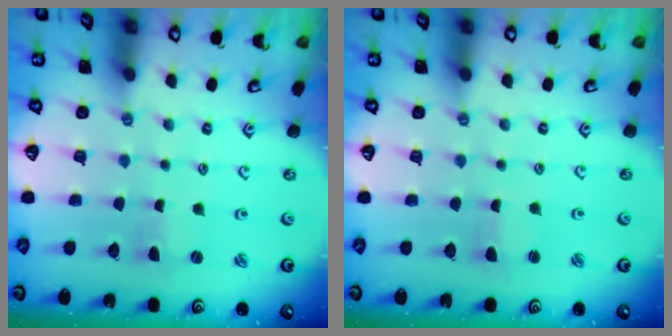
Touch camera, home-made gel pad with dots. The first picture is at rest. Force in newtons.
{"total": 0.9, "press": 0.9, "slide": 0.1}